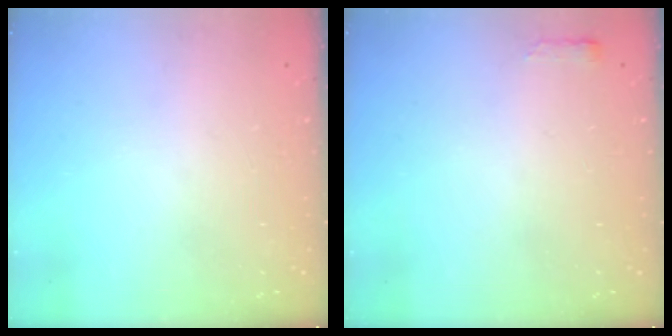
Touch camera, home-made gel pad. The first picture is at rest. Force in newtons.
{"total": 2.4, "press": 2.4, "slide": 0.4}